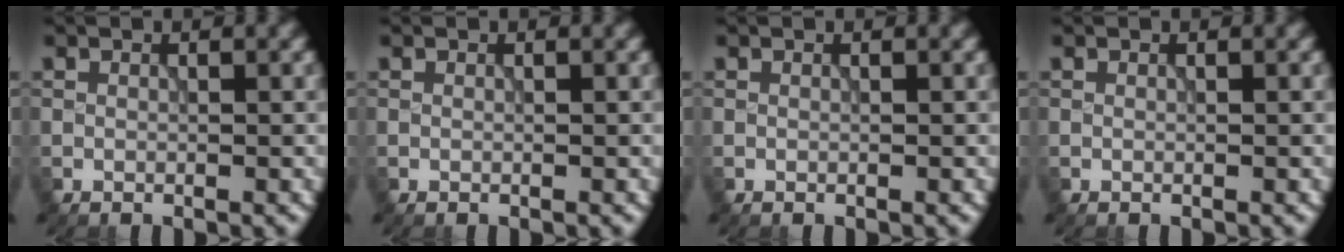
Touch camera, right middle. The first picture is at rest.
{"total": 0.0}
{"total": 0.0}
{"total": 0.0}